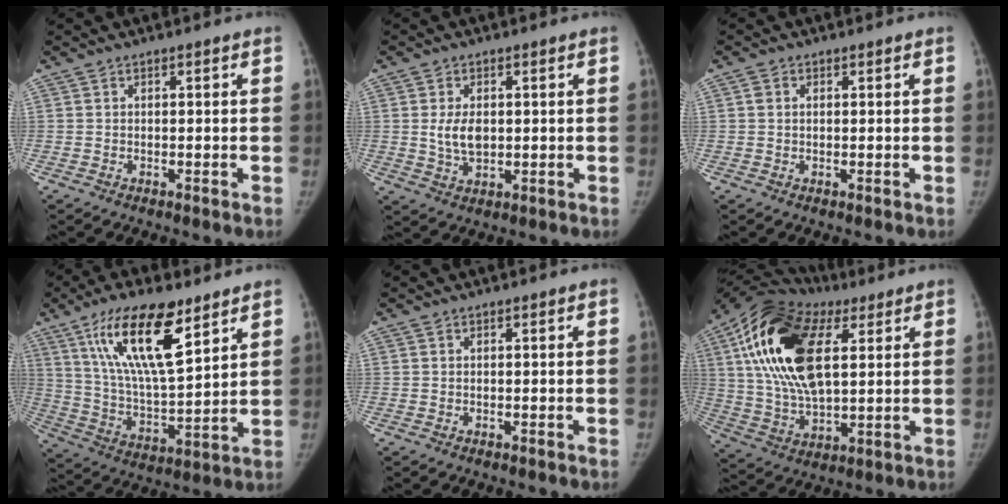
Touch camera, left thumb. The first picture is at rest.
{"total": 5.1, "force": [0.5, 3.1, 4.0], "torque": [-0.069, -0.009, 0.014]}
{"total": 1.4, "force": [0.2, 1.1, 0.9], "torque": [-0.014, 0.006, 0.003]}
{"total": 18.7, "force": [10.4, 6.0, 14.4], "torque": [-0.234, -0.049, 0.192]}
{"total": 0.0}
{"total": 22.9, "force": [7.2, 11.7, 18.4], "torque": [-0.348, -0.004, 0.120]}